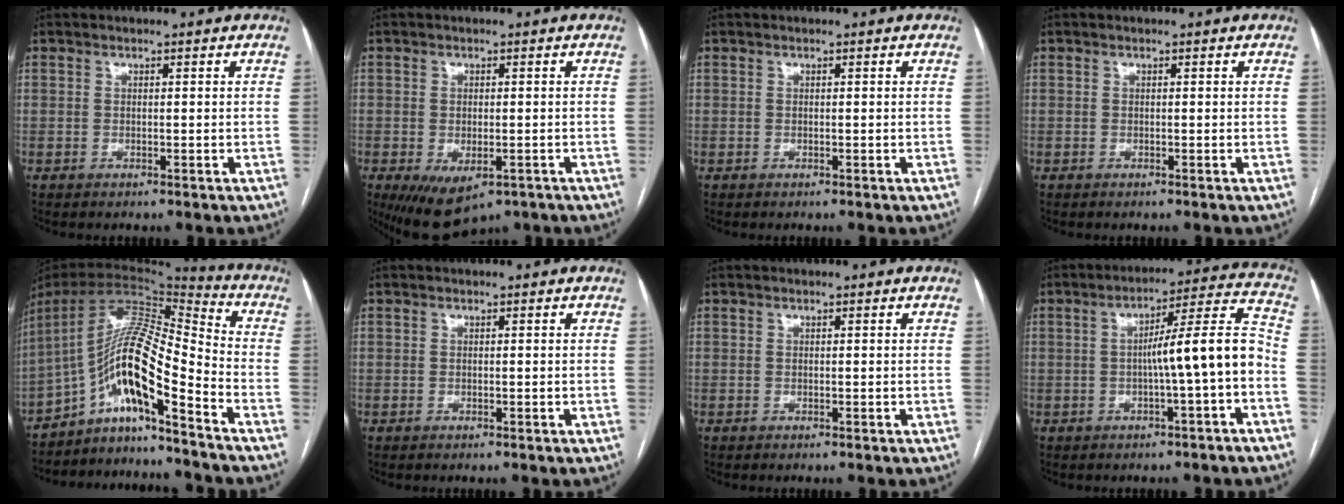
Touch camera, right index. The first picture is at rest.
{"total": 8.8, "force": [-4.6, 4.3, 6.1], "torque": [-0.108, -0.018, -0.060]}
{"total": 0.0}
{"total": 0.0}
{"total": 15.0, "force": [-8.7, 0.9, 12.2], "torque": [-0.222, 0.023, -0.151]}
{"total": 0.0}
{"total": 0.0}
{"total": 10.3, "force": [-2.3, -0.3, 10.0], "torque": [-0.144, 0.029, -0.035]}